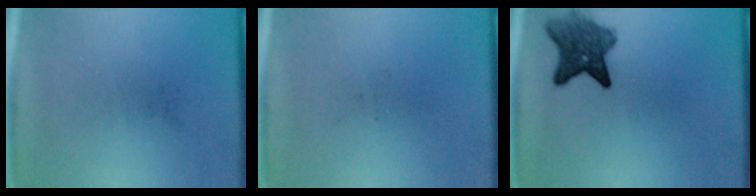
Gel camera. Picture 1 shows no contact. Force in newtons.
{"total": 0.0}
{"total": 6.3}